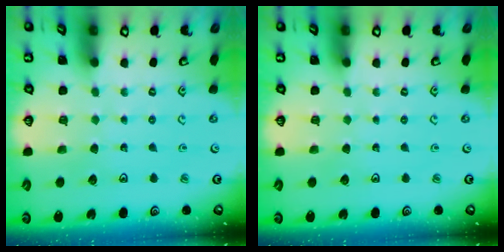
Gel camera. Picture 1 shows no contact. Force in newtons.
{"total": 0.0}